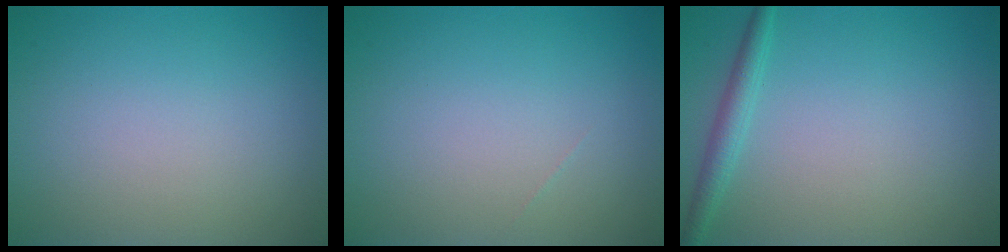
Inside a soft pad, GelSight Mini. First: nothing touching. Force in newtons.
{"total": 0.0}
{"total": 1.8, "press": 1.8, "slide": 0.1}